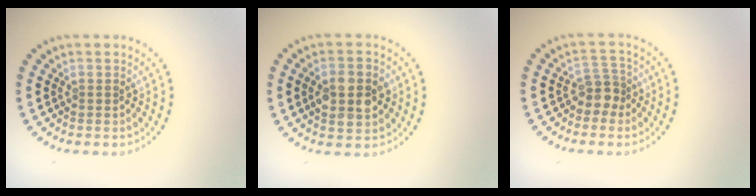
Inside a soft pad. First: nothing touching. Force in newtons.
{"total": 4.5, "press": 4.5, "slide": 0.1}
{"total": 2.4, "press": 1.9, "slide": 1.5}